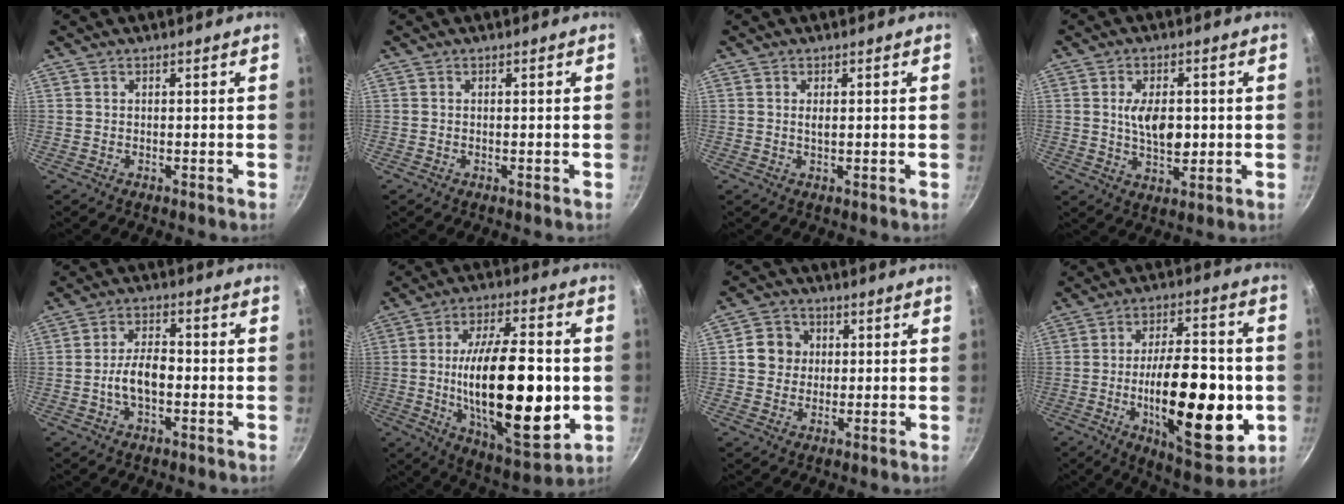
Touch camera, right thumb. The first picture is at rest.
{"total": 0.0}
{"total": 1.3, "force": [0.2, 0.4, 1.2], "torque": [-0.022, -0.001, 0.004]}
{"total": 8.2, "force": [0.3, 4.5, 6.9], "torque": [-0.102, -0.010, 0.006]}
{"total": 7.2, "force": [-1.5, 3.9, 5.9], "torque": [-0.096, 0.027, -0.031]}
{"total": 26.8, "force": [-2.0, 11.1, 24.3], "torque": [-0.389, -0.005, -0.026]}
{"total": 6.4, "force": [0.9, 5.8, 2.3], "torque": [-0.007, 0.007, 0.005]}
{"total": 24.7, "force": [-4.6, 10.4, 22.0], "torque": [-0.307, 0.006, -0.063]}